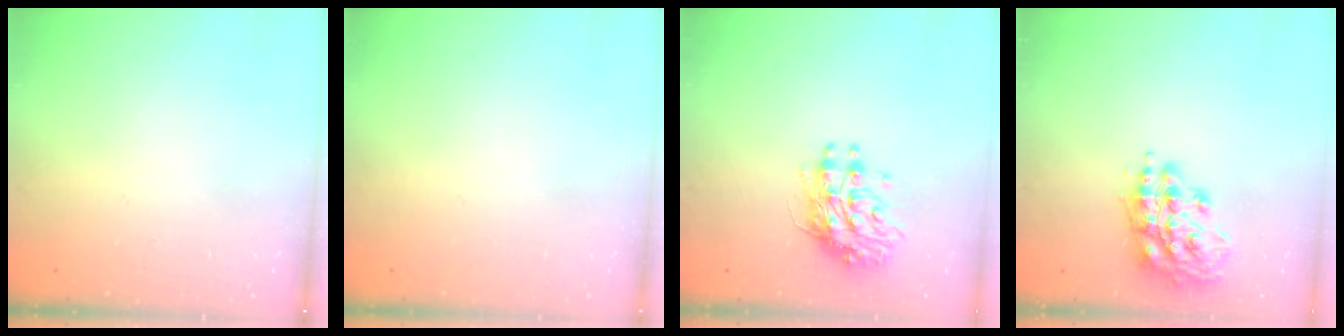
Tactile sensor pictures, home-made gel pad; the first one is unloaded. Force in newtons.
{"total": 0.0}
{"total": 10.3, "press": 10.2, "slide": 1.0}
{"total": 14.9, "press": 14.9, "slide": 1.6}